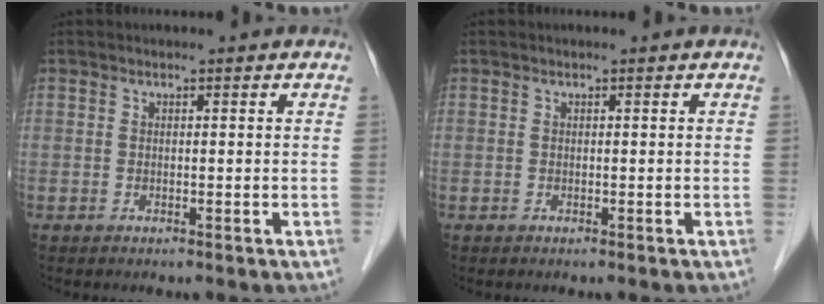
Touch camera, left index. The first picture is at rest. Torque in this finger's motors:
{"motor_torque": [-0.12, -0.05, 0.01, -0.01]}